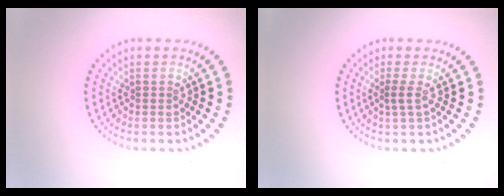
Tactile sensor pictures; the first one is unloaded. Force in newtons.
{"total": 1.0, "press": 0.8, "slide": 0.6}